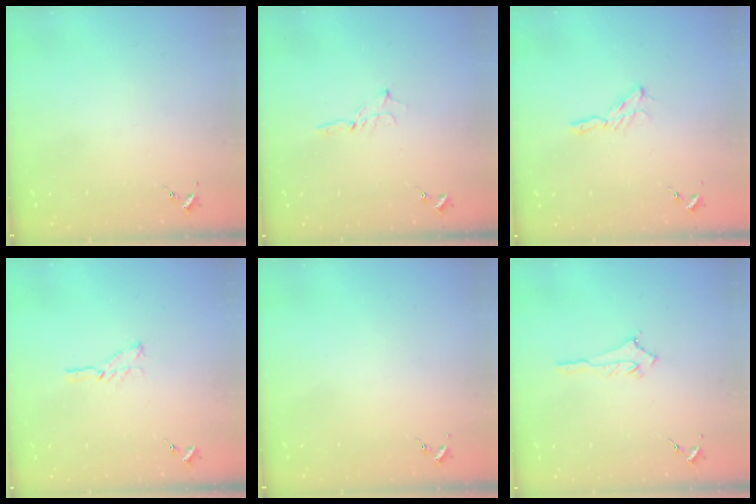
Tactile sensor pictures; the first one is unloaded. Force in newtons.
{"total": 2.5, "press": 2.5, "slide": 0.2}
{"total": 5.4, "press": 5.4, "slide": 0.4}
{"total": 6.4, "press": 6.3, "slide": 0.6}
{"total": 0.0}
{"total": 2.9, "press": 2.9, "slide": 0.3}